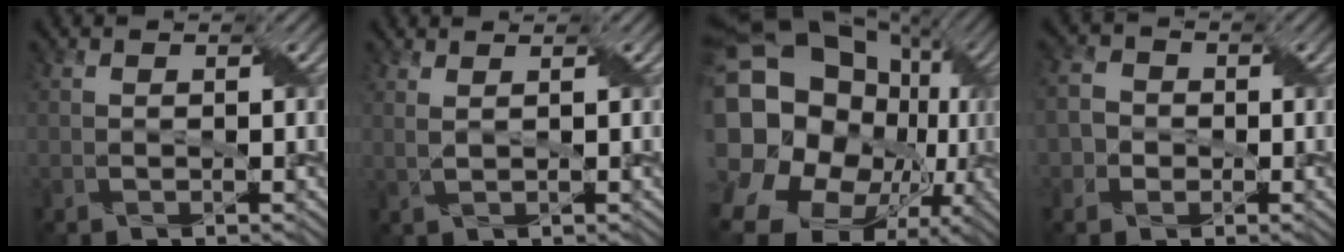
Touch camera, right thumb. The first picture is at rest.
{"total": 1.7, "force": [1.2, 0.4, 1.2], "torque": [-0.021, -0.004, 0.015]}
{"total": 24.2, "force": [-1.4, 21.0, 12.0], "torque": [-0.277, 0.006, -0.044]}
{"total": 3.2, "force": [-0.7, 3.0, 1.0], "torque": [-0.023, 0.003, -0.022]}